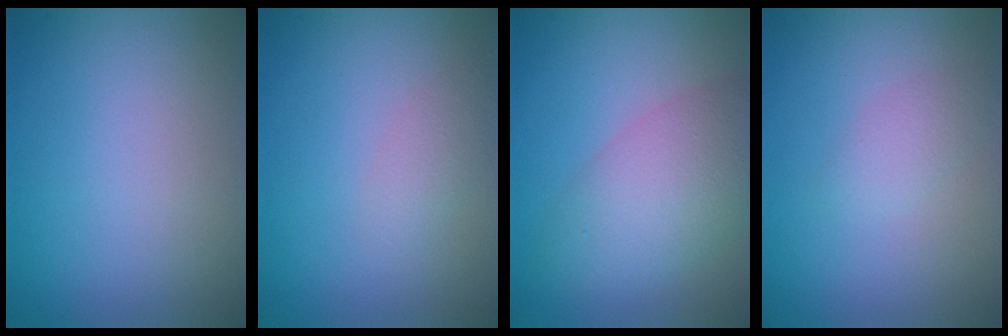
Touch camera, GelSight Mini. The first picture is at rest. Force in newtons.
{"total": 1.5, "press": 1.5, "slide": 0.1}
{"total": 5.9, "press": 5.9, "slide": 0.4}
{"total": 1.5, "press": 1.5, "slide": 0.0}